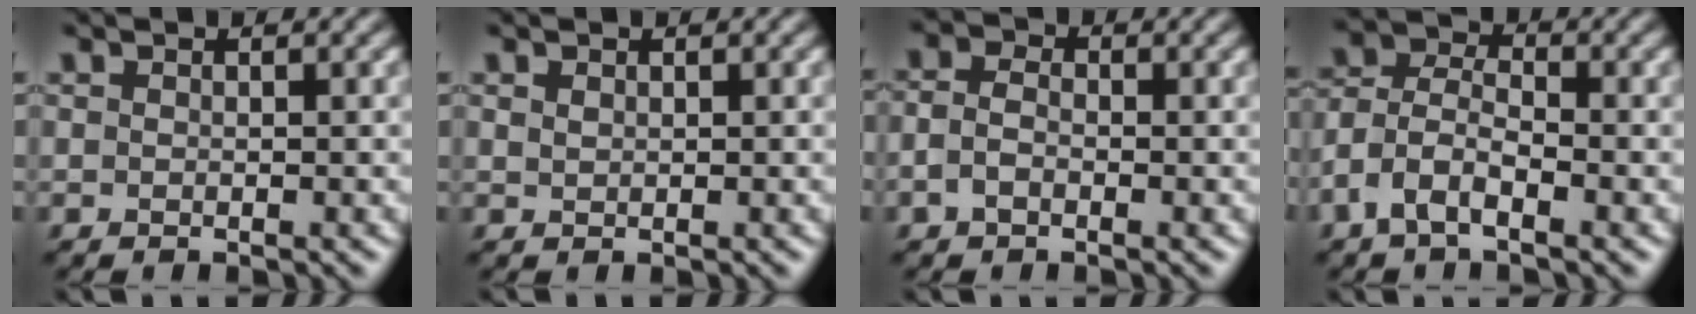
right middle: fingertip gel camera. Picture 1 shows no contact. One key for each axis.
{"total": 0.6, "fx": 0.4, "fy": 0.4, "fz": 0.1, "tx": -0.005, "ty": 0.000, "tz": 0.011}
{"total": 2.5, "fx": -0.5, "fy": 1.8, "fz": 1.6, "tx": -0.034, "ty": 0.004, "tz": -0.019}
{"total": 4.1, "fx": -2.3, "fy": 2.1, "fz": 2.6, "tx": -0.058, "ty": 0.010, "tz": -0.053}